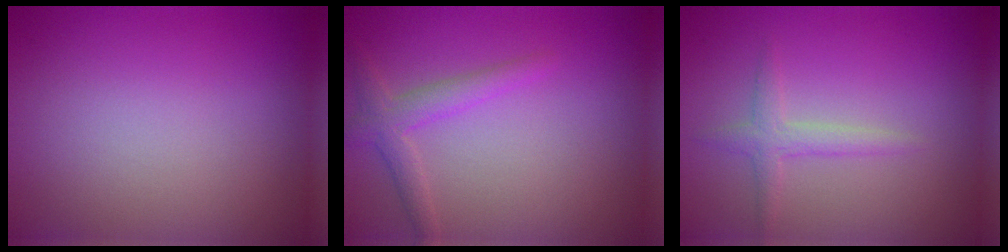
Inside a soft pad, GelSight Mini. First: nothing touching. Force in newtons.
{"total": 2.3, "press": 2.3, "slide": 0.2}
{"total": 1.7, "press": 1.7, "slide": 0.1}